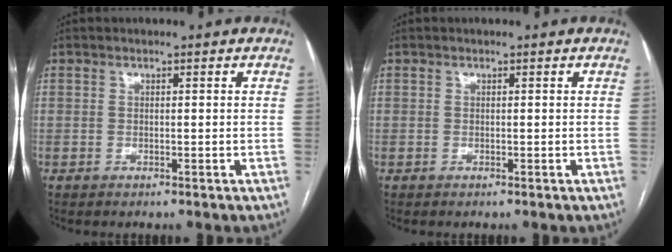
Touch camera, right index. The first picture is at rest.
{"total": 0.0}